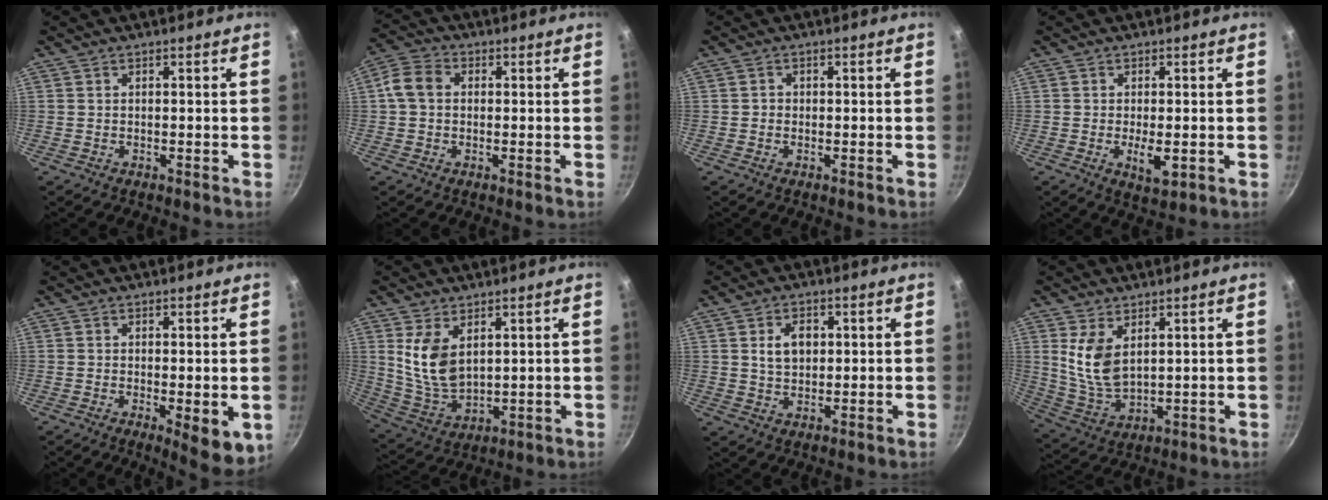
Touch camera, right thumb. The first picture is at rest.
{"total": 6.1, "force": [0.5, 4.6, 3.8], "torque": [-0.075, 0.019, 0.003]}
{"total": 0.9, "force": [-0.2, 0.9, 0.3], "torque": [0.002, 0.003, -0.005]}
{"total": 4.2, "force": [-0.9, 1.7, 3.8], "torque": [-0.061, -0.008, -0.010]}
{"total": 7.1, "force": [-1.7, 2.2, 6.5], "torque": [-0.087, -0.020, -0.022]}
{"total": 10.2, "force": [3.5, 5.9, 7.6], "torque": [-0.134, -0.021, 0.085]}
{"total": 5.3, "force": [1.3, 3.6, 3.7], "torque": [-0.048, -0.003, 0.023]}
{"total": 9.2, "force": [3.2, 5.0, 7.0], "torque": [-0.129, -0.020, 0.079]}